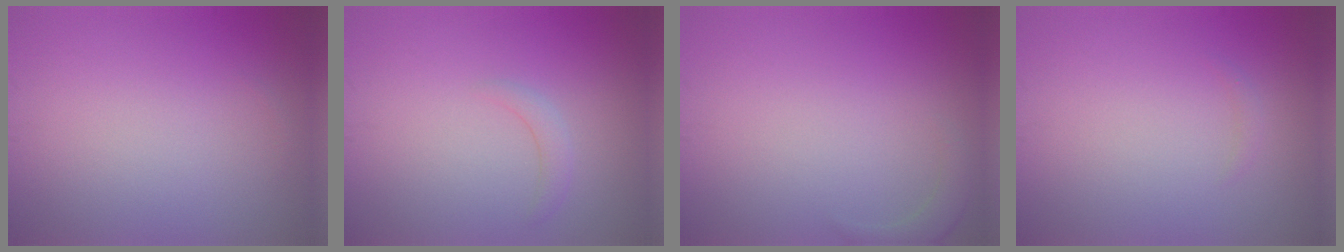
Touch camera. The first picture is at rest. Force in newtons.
{"total": 1.2, "press": 1.2, "slide": 0.2}
{"total": 1.6, "press": 1.6, "slide": 0.3}
{"total": 0.5, "press": 0.5, "slide": 0.1}